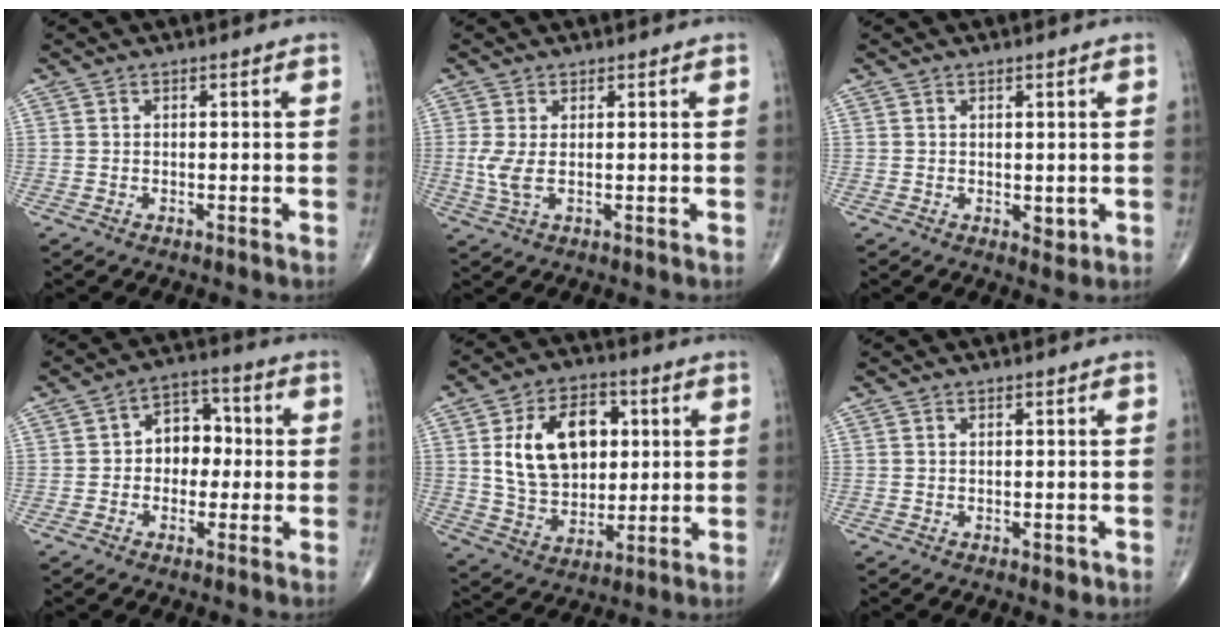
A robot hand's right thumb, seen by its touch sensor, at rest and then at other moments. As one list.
[{"total": 3.5, "force": [0.3, 1.2, 3.3], "torque": [-0.088, -0.008, 0.008]}, {"total": 1.8, "force": [0.1, 1.1, 1.4], "torque": [-0.015, -0.005, 0.004]}, {"total": 7.6, "force": [-0.2, 5.8, 4.9], "torque": [-0.033, 0.027, -0.015]}, {"total": 16.6, "force": [3.5, 11.3, 11.7], "torque": [-0.160, -0.002, 0.065]}, {"total": 1.0, "force": [-0.1, 0.6, 0.8], "torque": [-0.009, -0.002, 0.002]}]